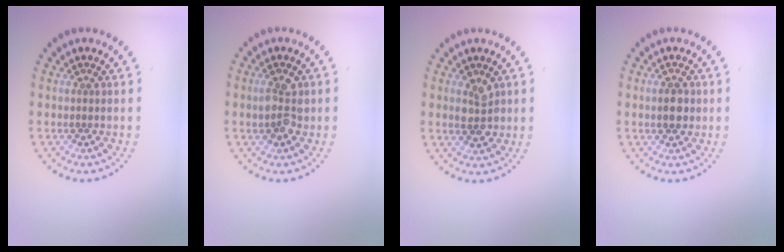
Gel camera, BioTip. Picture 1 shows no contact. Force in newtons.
{"total": 2.5, "press": 2.5, "slide": 0.5}
{"total": 2.5, "press": 2.5, "slide": 0.4}
{"total": 2.4, "press": 2.4, "slide": 0.2}